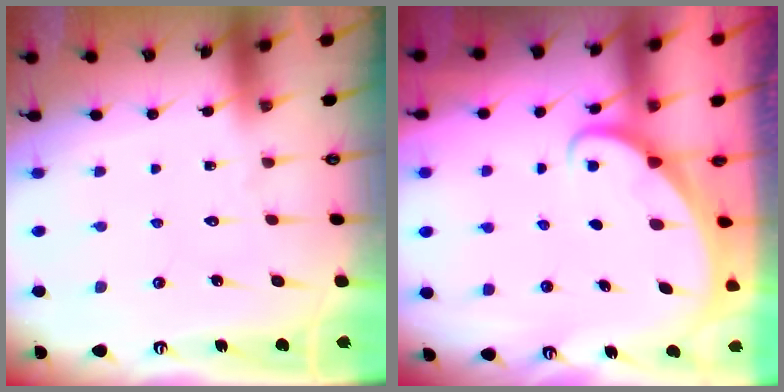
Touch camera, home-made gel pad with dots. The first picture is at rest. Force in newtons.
{"total": 1.6, "press": 1.6, "slide": 0.1}